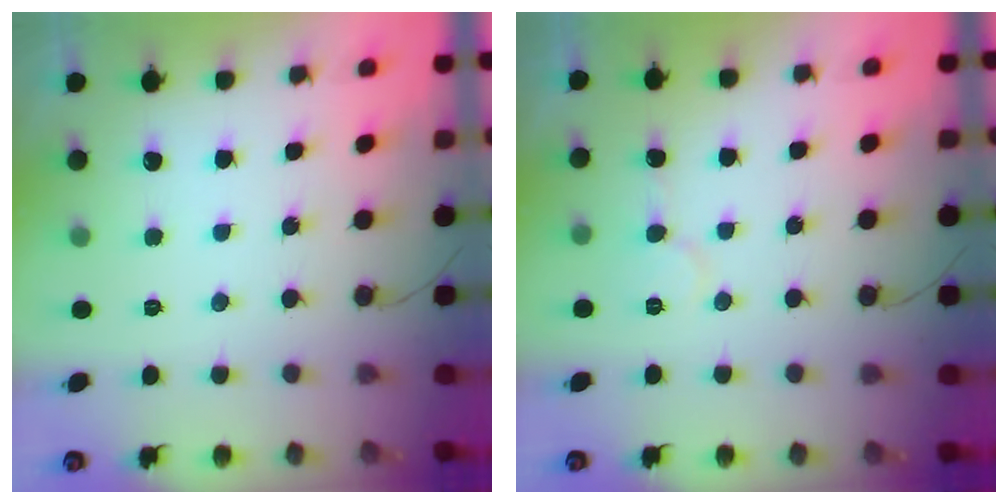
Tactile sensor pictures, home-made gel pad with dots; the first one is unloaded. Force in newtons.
{"total": 5.2, "press": 5.2, "slide": 0.3}